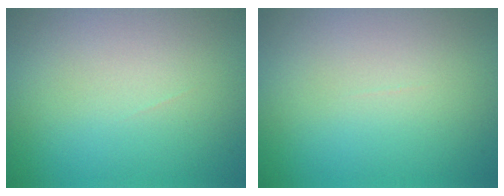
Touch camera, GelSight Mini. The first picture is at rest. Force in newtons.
{"total": 0.0}